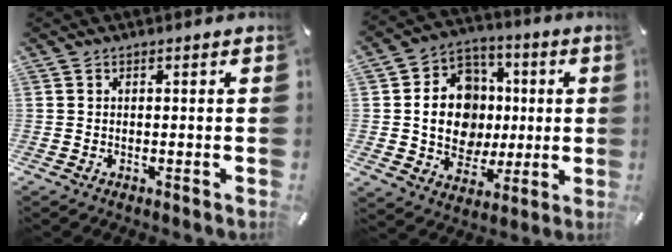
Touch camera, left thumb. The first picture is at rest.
{"total": 15.1, "force": [0.4, 13.2, 7.3], "torque": [-0.131, 0.010, 0.015]}